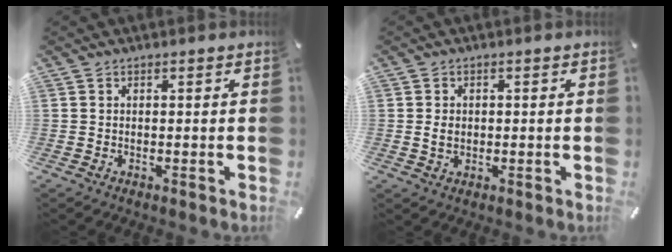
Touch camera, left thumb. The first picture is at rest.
{"total": 2.4, "force": [-0.1, 1.9, 1.5], "torque": [-0.031, 0.004, -0.003]}